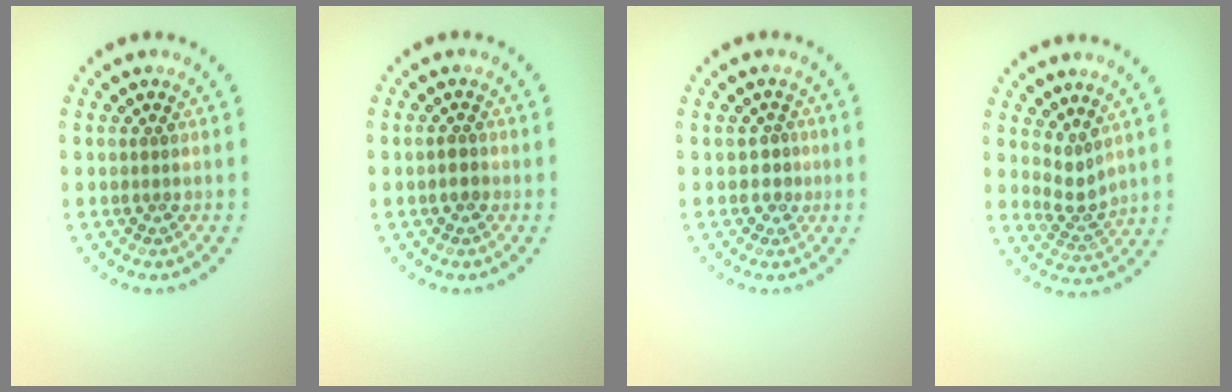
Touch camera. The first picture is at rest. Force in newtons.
{"total": 1.1, "press": 1.1, "slide": 0.3}
{"total": 1.1, "press": 0.9, "slide": 0.7}
{"total": 2.2, "press": 1.5, "slide": 1.6}